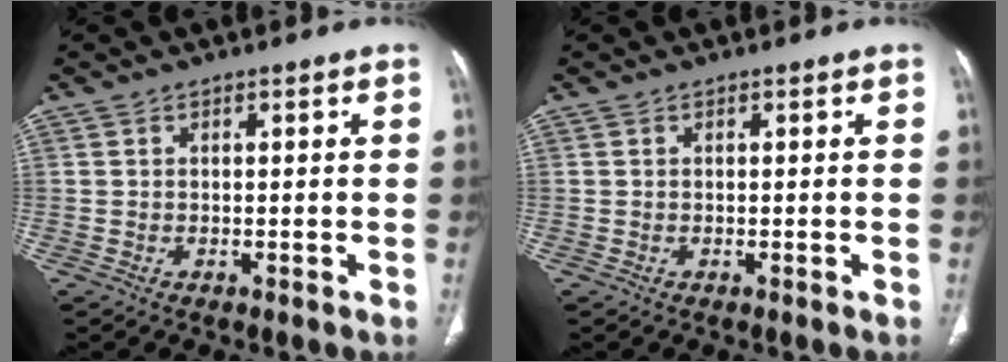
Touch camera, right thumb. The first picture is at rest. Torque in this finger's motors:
{"motor_torque": [-0.01, 0.01, -0.04, 0.04, 0.01]}